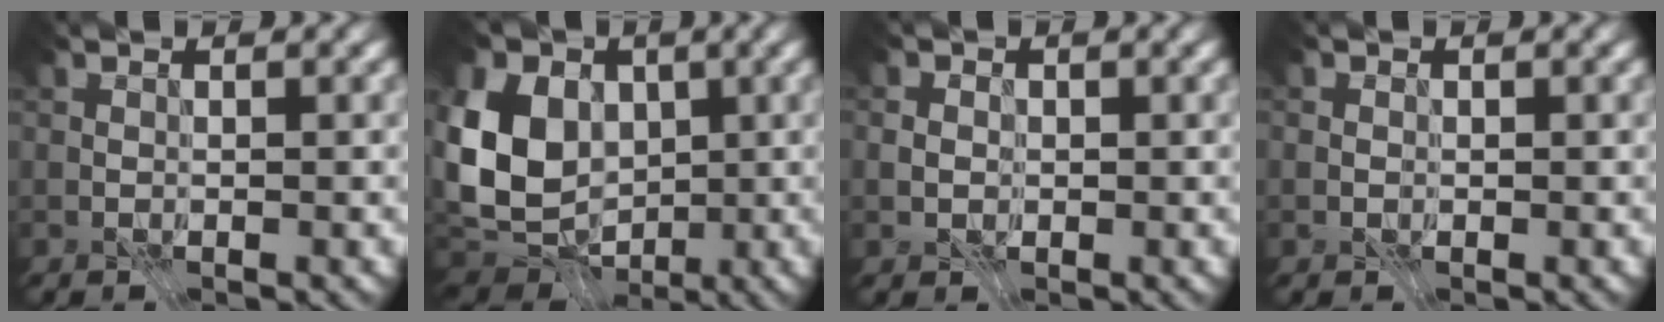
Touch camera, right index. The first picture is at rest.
{"total": 12.3, "force": [0.0, 9.7, 7.5], "torque": [-0.164, 0.010, -0.007]}
{"total": 1.3, "force": [-0.3, 1.2, 0.4], "torque": [-0.005, 0.000, -0.009]}
{"total": 0.6, "force": [-0.1, 0.6, 0.1], "torque": [0.000, -0.001, -0.003]}